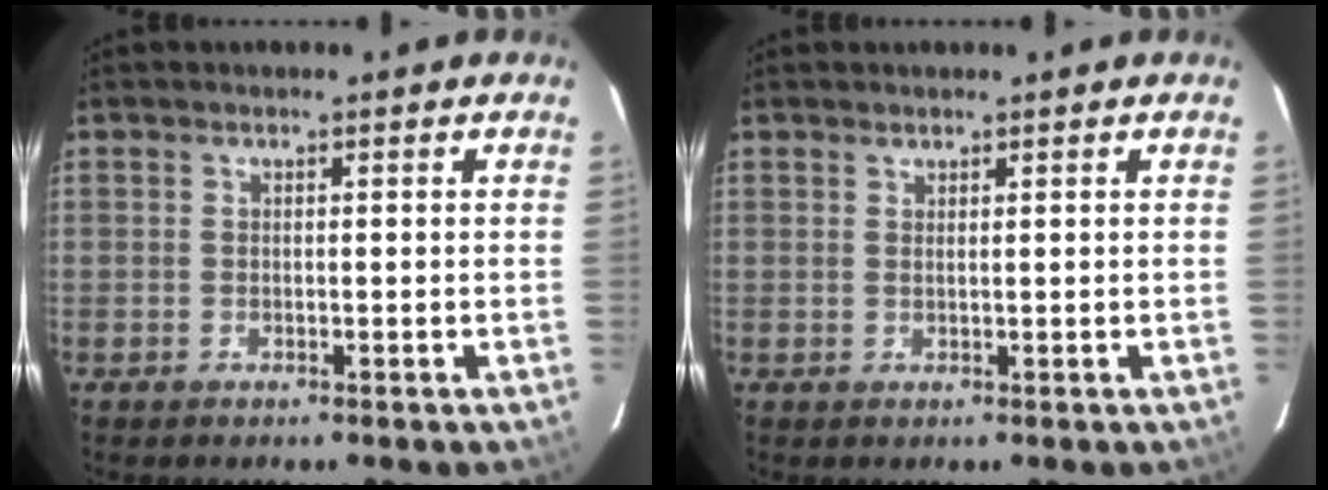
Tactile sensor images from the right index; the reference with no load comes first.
{"total": 0.8, "force": [0.7, 0.0, 0.2], "torque": [-0.008, -0.002, 0.012]}